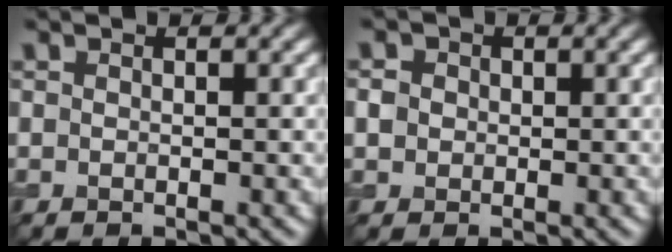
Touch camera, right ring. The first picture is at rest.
{"total": 1.3, "force": [0.0, 1.3, 0.4], "torque": [-0.003, -0.001, -0.001]}